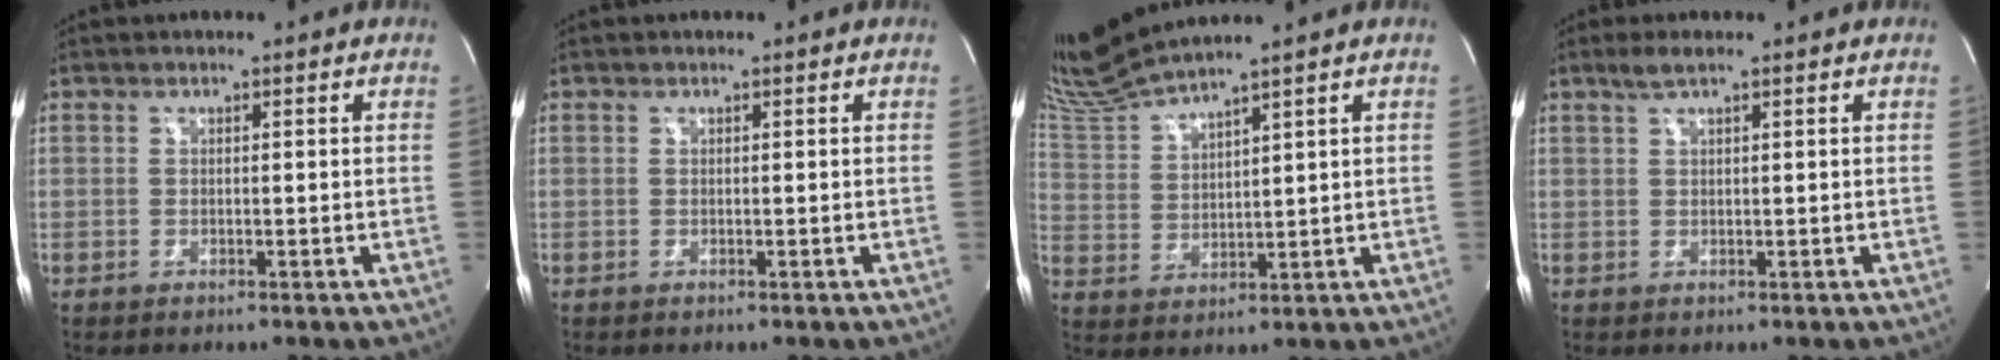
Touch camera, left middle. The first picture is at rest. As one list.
[{"total": 0.0}, {"total": 7.9, "force": [7.5, -1.7, 2.0], "torque": [-0.065, 0.002, 0.164]}, {"total": 2.1, "force": [1.5, 0.2, 1.5], "torque": [-0.038, 0.008, 0.032]}]